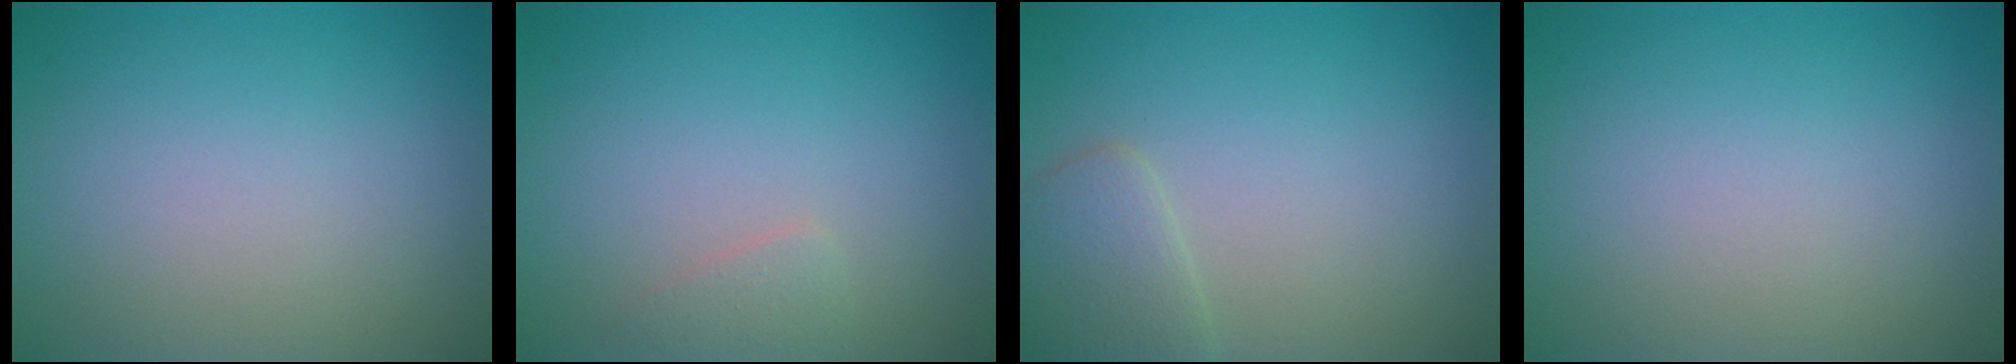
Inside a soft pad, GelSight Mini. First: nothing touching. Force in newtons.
{"total": 1.0, "press": 1.0, "slide": 0.1}
{"total": 2.3, "press": 2.3, "slide": 0.1}
{"total": 0.0}